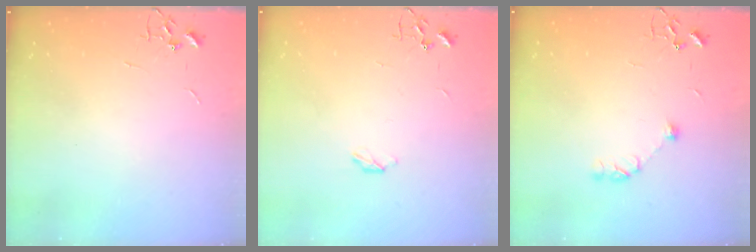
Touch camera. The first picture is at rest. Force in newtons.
{"total": 2.9, "press": 2.9, "slide": 0.5}
{"total": 5.7, "press": 5.6, "slide": 0.6}